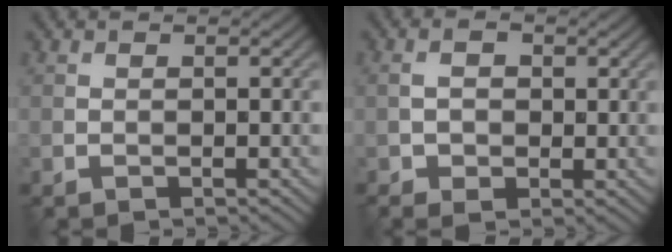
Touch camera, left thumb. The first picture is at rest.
{"total": 3.2, "force": [-0.2, 2.3, 2.2], "torque": [-0.046, 0.000, 0.003]}